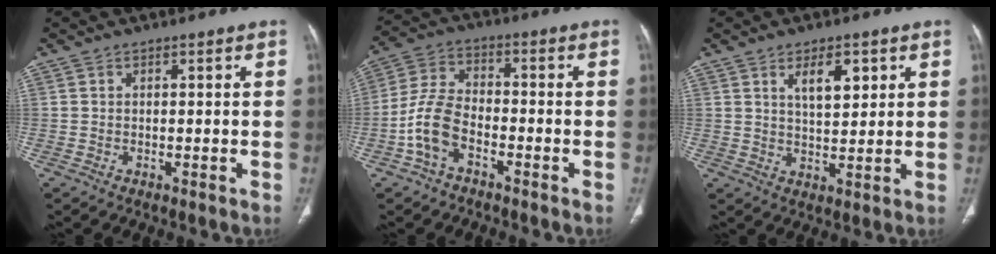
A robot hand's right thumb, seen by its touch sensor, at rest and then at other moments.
{"total": 8.7, "force": [-3.8, 5.1, 6.0], "torque": [-0.119, 0.033, -0.081]}
{"total": 6.4, "force": [2.9, 2.9, 5.0], "torque": [-0.063, -0.020, 0.051]}